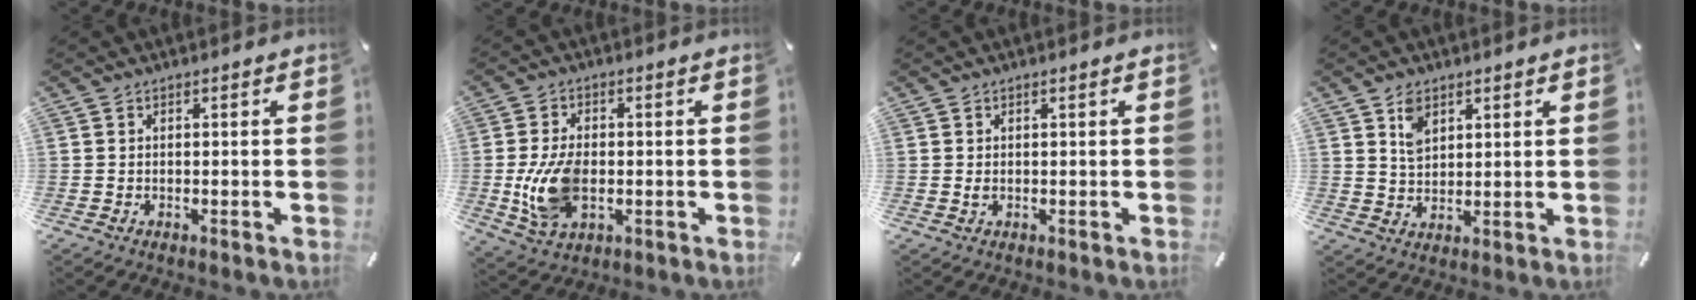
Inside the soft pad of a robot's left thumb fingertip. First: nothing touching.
{"total": 11.0, "force": [-1.3, 7.0, 8.5], "torque": [-0.175, -0.004, -0.019]}
{"total": 0.9, "force": [0.2, 0.2, 0.8], "torque": [-0.016, -0.001, 0.002]}
{"total": 5.1, "force": [2.9, 3.5, 2.4], "torque": [-0.040, -0.003, 0.052]}